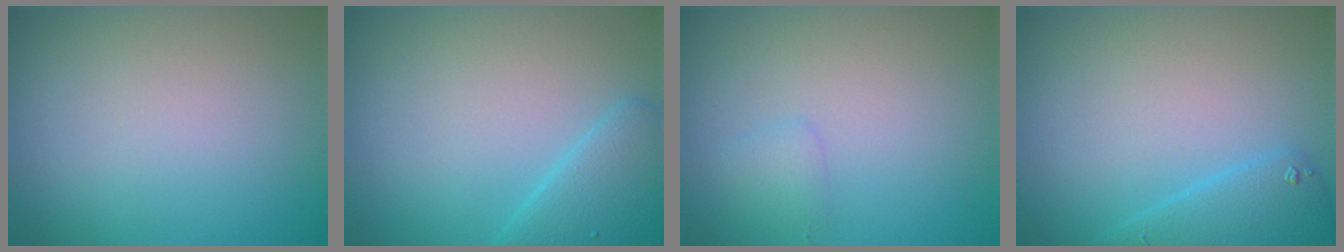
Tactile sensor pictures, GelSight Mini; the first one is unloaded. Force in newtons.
{"total": 3.4, "press": 3.4, "slide": 0.2}
{"total": 1.1, "press": 1.1, "slide": 0.1}
{"total": 2.9, "press": 2.9, "slide": 0.2}